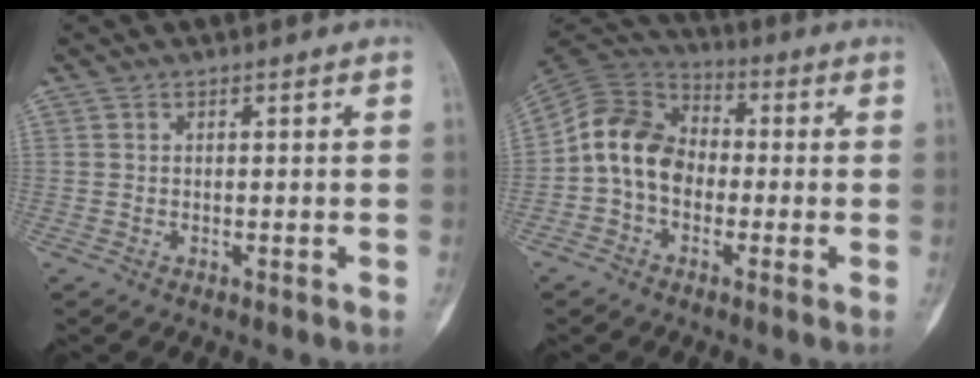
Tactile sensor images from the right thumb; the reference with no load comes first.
{"total": 11.4, "force": [-1.6, 8.8, 7.2], "torque": [-0.119, 0.031, -0.047]}